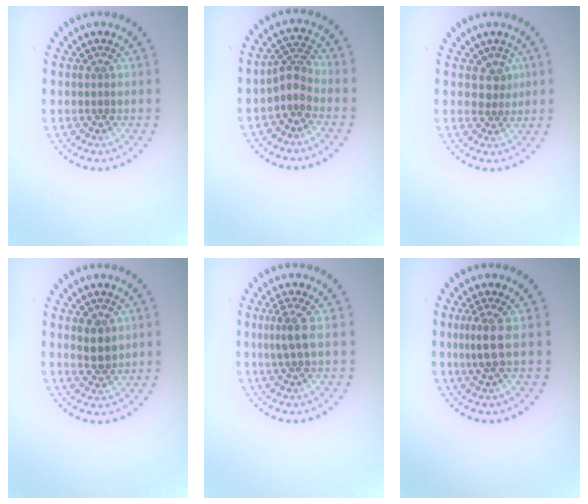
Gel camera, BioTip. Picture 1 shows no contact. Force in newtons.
{"total": 2.2, "press": 1.6, "slide": 1.6}
{"total": 1.8, "press": 1.1, "slide": 1.3}
{"total": 2.3, "press": 2.2, "slide": 0.7}
{"total": 1.8, "press": 1.4, "slide": 1.1}
{"total": 2.0, "press": 1.4, "slide": 1.4}